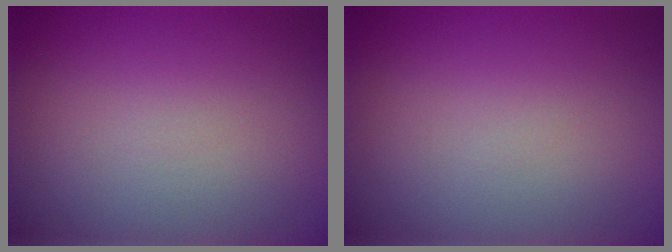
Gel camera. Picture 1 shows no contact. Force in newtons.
{"total": 0.0}